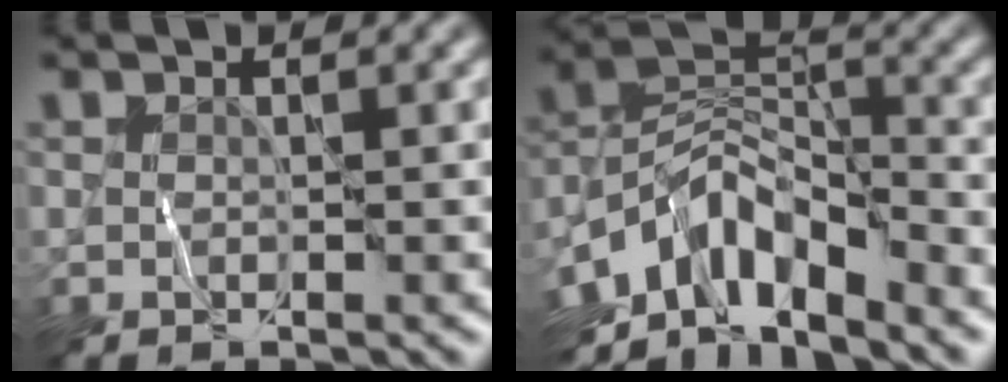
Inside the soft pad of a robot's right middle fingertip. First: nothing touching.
{"total": 8.5, "force": [-5.2, 3.4, 5.8], "torque": [-0.090, 0.006, -0.110]}